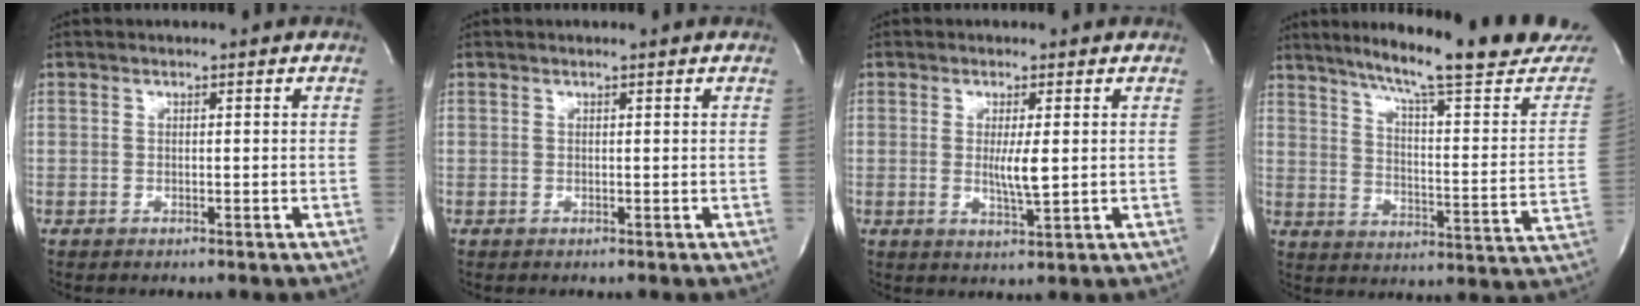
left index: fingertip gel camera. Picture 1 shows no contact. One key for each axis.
{"total": 0.5, "fx": 0.5, "fy": -0.1, "fz": 0.1, "tx": -0.008, "ty": -0.004, "tz": 0.008}
{"total": 3.6, "fx": 0.1, "fy": 0.3, "fz": 3.5, "tx": -0.069, "ty": -0.012, "tz": 0.003}
{"total": 23.7, "fx": 20.6, "fy": 0.8, "fz": 11.8, "tx": -0.173, "ty": -0.070, "tz": 0.266}